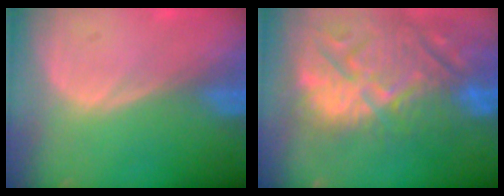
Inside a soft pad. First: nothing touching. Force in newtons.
{"total": 15.3, "press": 13.0, "slide": 7.9}